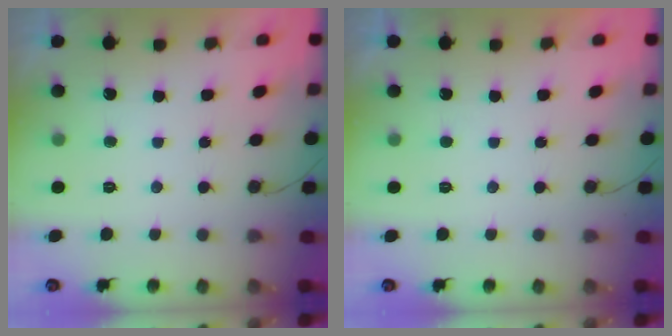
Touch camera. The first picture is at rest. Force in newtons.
{"total": 0.0}